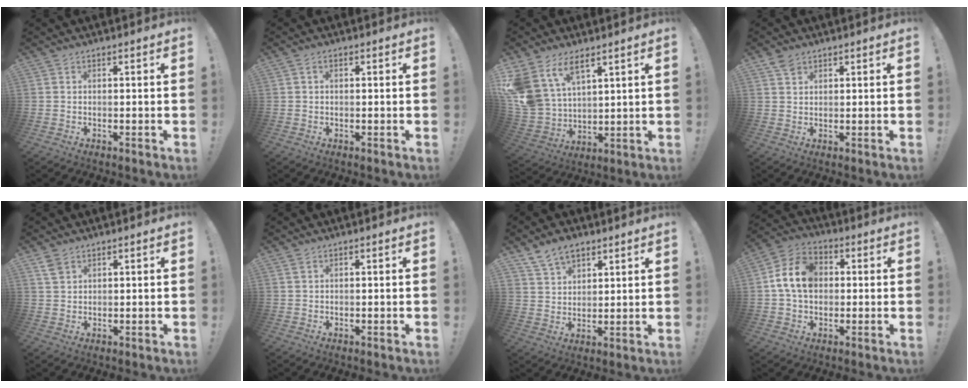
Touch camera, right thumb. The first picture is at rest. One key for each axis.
{"total": 1.2, "fx": 0.2, "fy": 0.7, "fz": 1.0, "tx": -0.016, "ty": 0.002, "tz": 0.003}
{"total": 13.5, "fx": 8.4, "fy": 7.9, "fz": 7.1, "tx": -0.173, "ty": -0.054, "tz": 0.164}
{"total": 3.1, "fx": 2.3, "fy": 1.7, "fz": 1.1, "tx": -0.009, "ty": -0.012, "tz": 0.042}
{"total": 3.2, "fx": 2.2, "fy": 1.7, "fz": 1.6, "tx": -0.021, "ty": -0.012, "tz": 0.041}
{"total": 1.1, "fx": 0.6, "fy": 0.4, "fz": 0.8, "tx": -0.018, "ty": 0.002, "tz": 0.013}
{"total": 8.3, "fx": 6.0, "fy": 4.9, "fz": 3.0, "tx": -0.054, "ty": -0.031, "tz": 0.117}
{"total": 12.5, "fx": 1.7, "fy": 9.2, "fz": 8.3, "tx": -0.150, "ty": 0.016, "tz": 0.035}